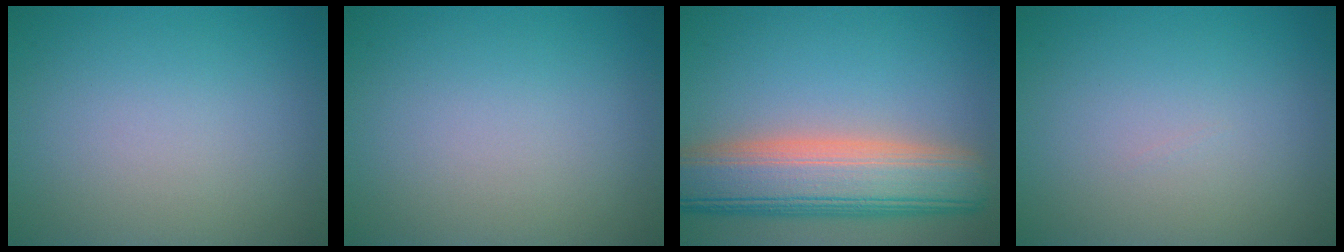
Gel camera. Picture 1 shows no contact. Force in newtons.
{"total": 0.0}
{"total": 9.9, "press": 9.8, "slide": 1.1}
{"total": 0.0}